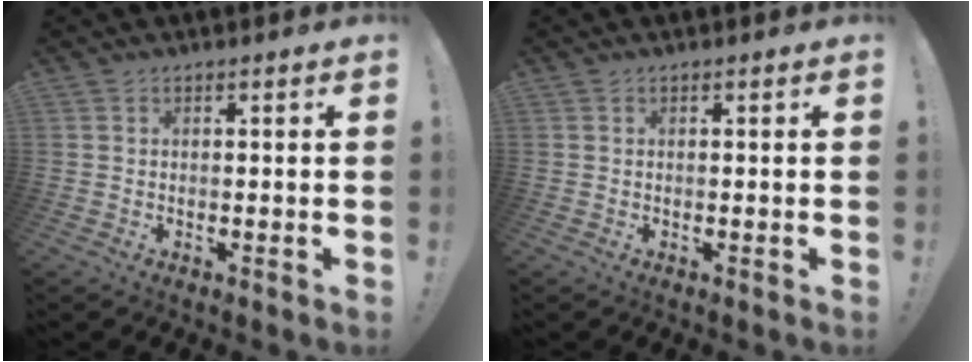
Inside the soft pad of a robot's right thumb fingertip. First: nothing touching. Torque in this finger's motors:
{"motor_torque": [0.00, 0.00, 0.00, 0.00, 0.00]}